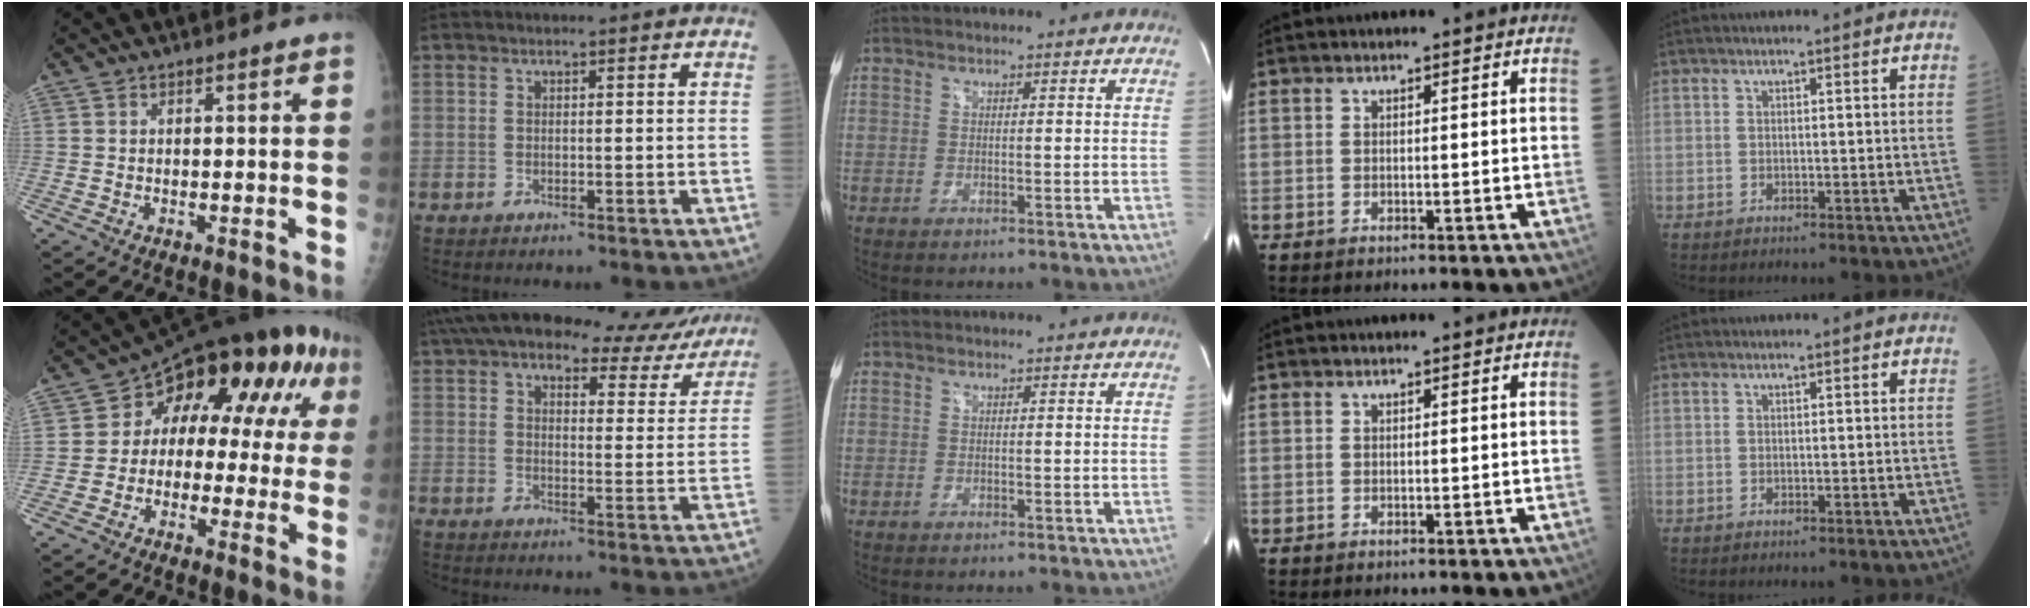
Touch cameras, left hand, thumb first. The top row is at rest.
{"thumb": {"total": 15.3, "force": [3.2, 9.8, 11.3], "torque": [-0.094, 0.042, 0.032]}, "index": {"total": 21.0, "force": [17.5, 6.5, 9.7], "torque": [-0.144, 0.025, 0.213]}}